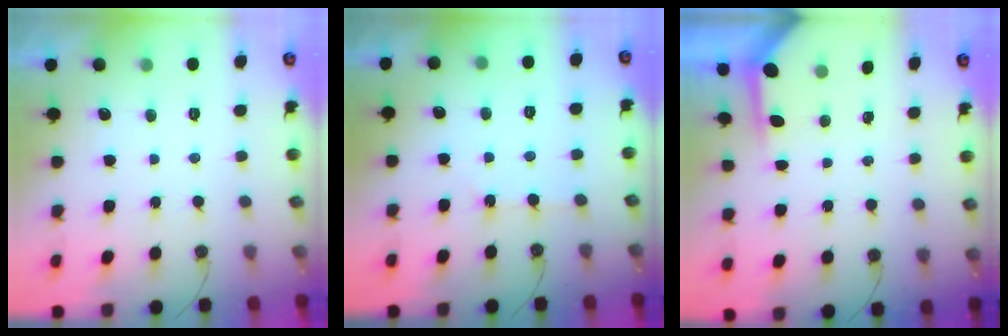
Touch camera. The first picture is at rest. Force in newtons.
{"total": 1.6, "press": 1.6, "slide": 0.3}
{"total": 3.7, "press": 3.6, "slide": 0.4}